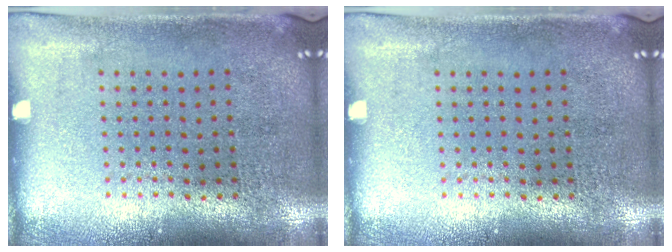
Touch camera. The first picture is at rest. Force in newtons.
{"total": 0.0}